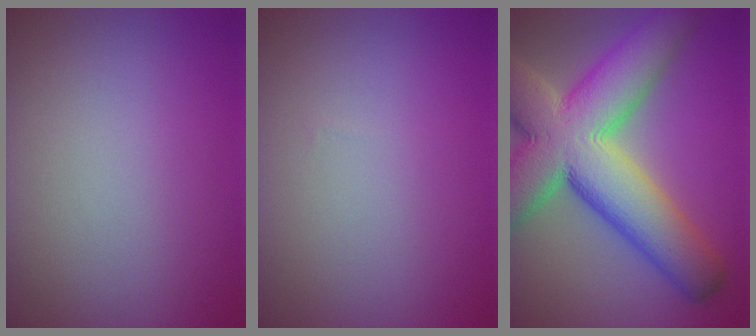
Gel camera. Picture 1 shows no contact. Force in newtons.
{"total": 0.0}
{"total": 14.2, "press": 14.2, "slide": 0.6}